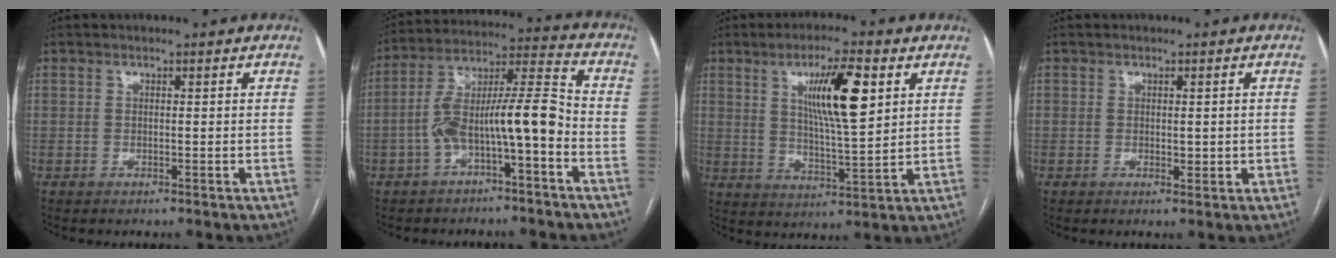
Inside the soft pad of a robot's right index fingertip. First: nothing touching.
{"total": 11.8, "force": [-3.7, 1.9, 11.0], "torque": [-0.199, 0.042, -0.060]}
{"total": 11.3, "force": [4.2, 1.6, 10.4], "torque": [-0.179, 0.000, 0.073]}
{"total": 1.7, "force": [-0.1, 1.0, 1.4], "torque": [-0.019, -0.001, 0.002]}